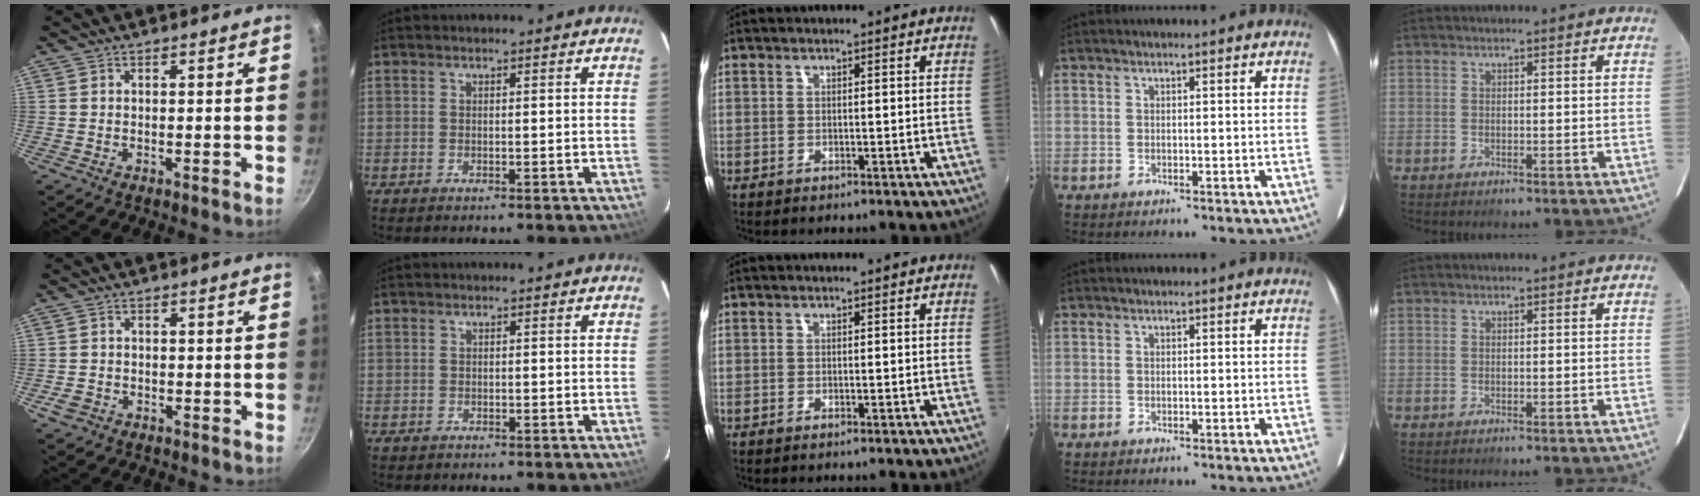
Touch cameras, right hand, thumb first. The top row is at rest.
{"thumb": {"total": 2.9, "force": [-1.3, 2.3, 1.2], "torque": [-0.020, 0.013, -0.020]}, "index": {"total": 0.8, "force": [-0.4, 0.6, -0.3], "torque": [0.001, 0.002, -0.004]}}